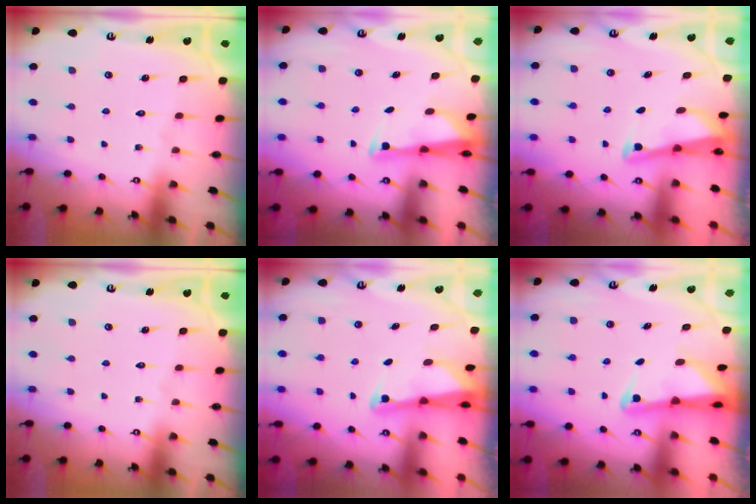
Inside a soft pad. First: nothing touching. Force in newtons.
{"total": 2.9, "press": 2.8, "slide": 0.8}
{"total": 2.5, "press": 2.5, "slide": 0.0}
{"total": 0.0}
{"total": 2.6, "press": 2.6, "slide": 0.3}
{"total": 2.5, "press": 2.5, "slide": 0.5}